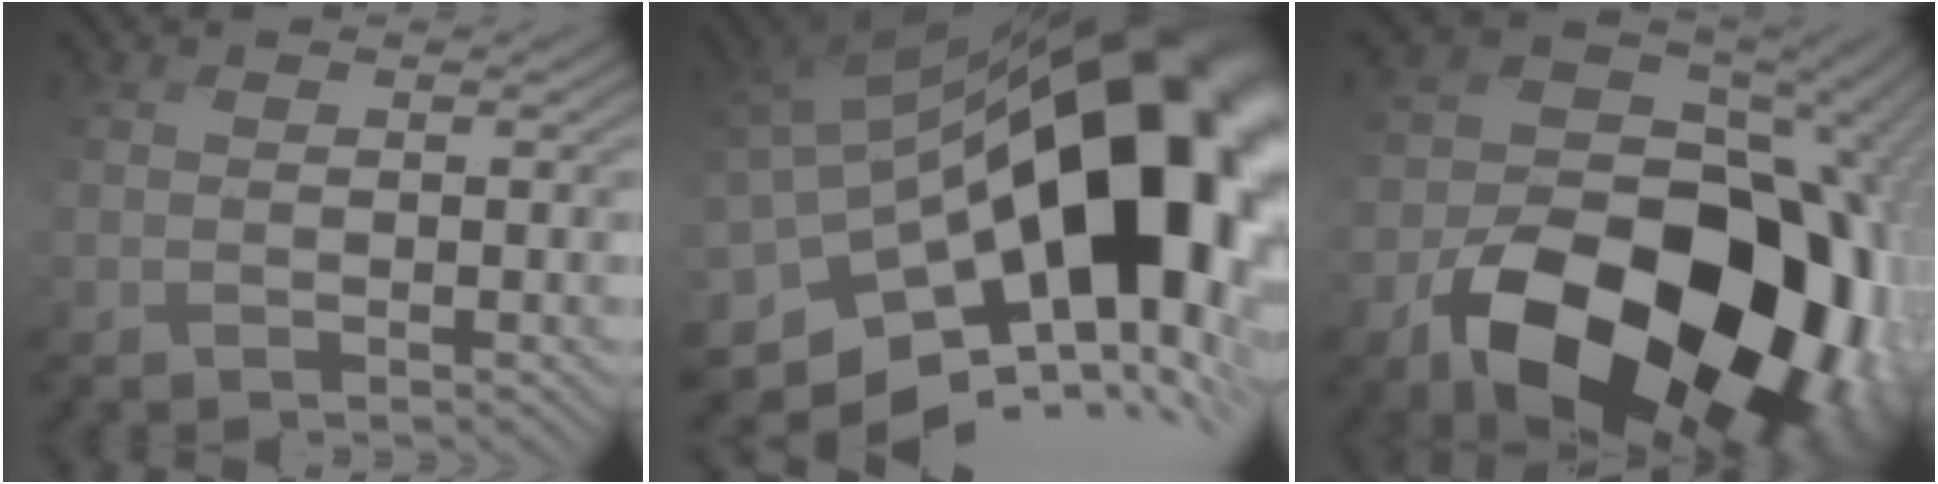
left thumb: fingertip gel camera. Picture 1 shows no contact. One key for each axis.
{"total": 21.5, "fx": -3.7, "fy": 12.1, "fz": 17.4, "tx": -0.283, "ty": -0.046, "tz": -0.042}
{"total": 22.5, "fx": -8.3, "fy": 16.0, "fz": 13.6, "tx": -0.236, "ty": -0.083, "tz": -0.091}